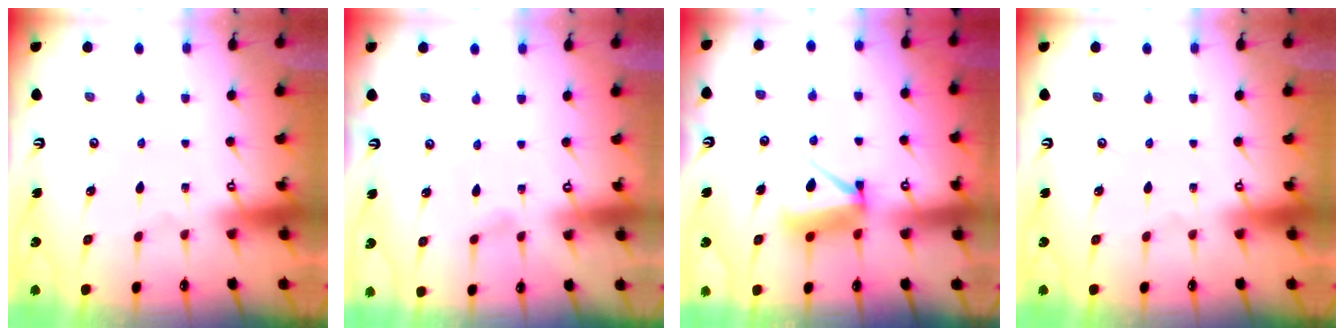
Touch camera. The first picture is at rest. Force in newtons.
{"total": 0.9, "press": 0.9, "slide": 0.1}
{"total": 8.2, "press": 8.1, "slide": 0.8}
{"total": 0.0}